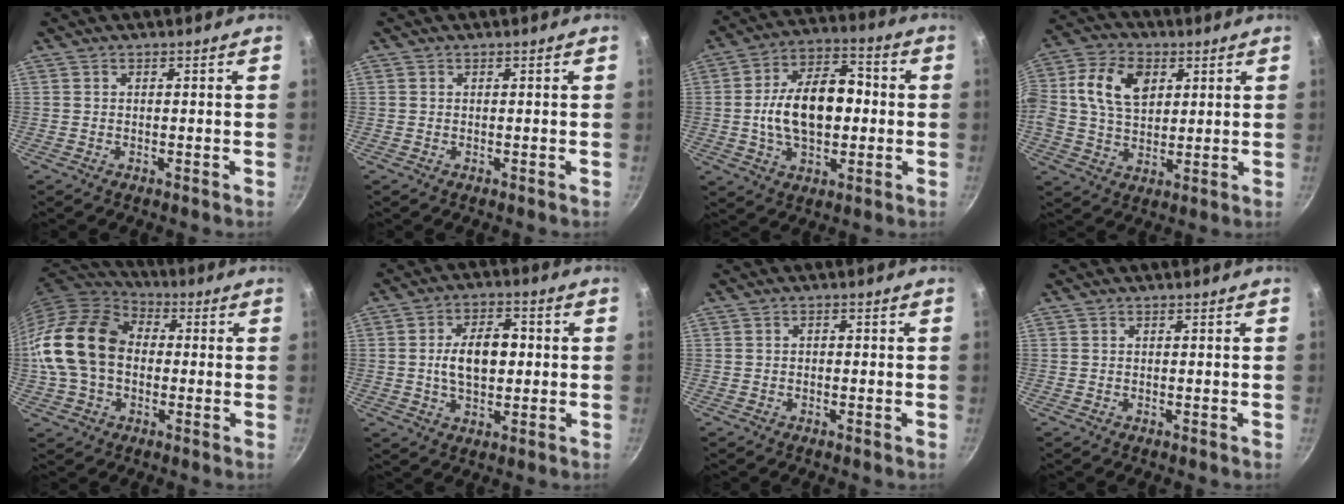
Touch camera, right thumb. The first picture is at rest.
{"total": 0.0}
{"total": 16.4, "force": [-0.4, 10.0, 12.9], "torque": [-0.186, 0.032, -0.014]}
{"total": 12.6, "force": [3.3, 8.6, 8.5], "torque": [-0.148, 0.005, 0.050]}
{"total": 18.1, "force": [0.0, 13.3, 12.2], "torque": [-0.217, 0.035, -0.010]}
{"total": 10.0, "force": [0.3, 5.9, 8.0], "torque": [-0.114, 0.014, 0.002]}
{"total": 0.7, "force": [-0.3, 0.5, 0.4], "torque": [-0.010, 0.007, -0.004]}
{"total": 0.0}